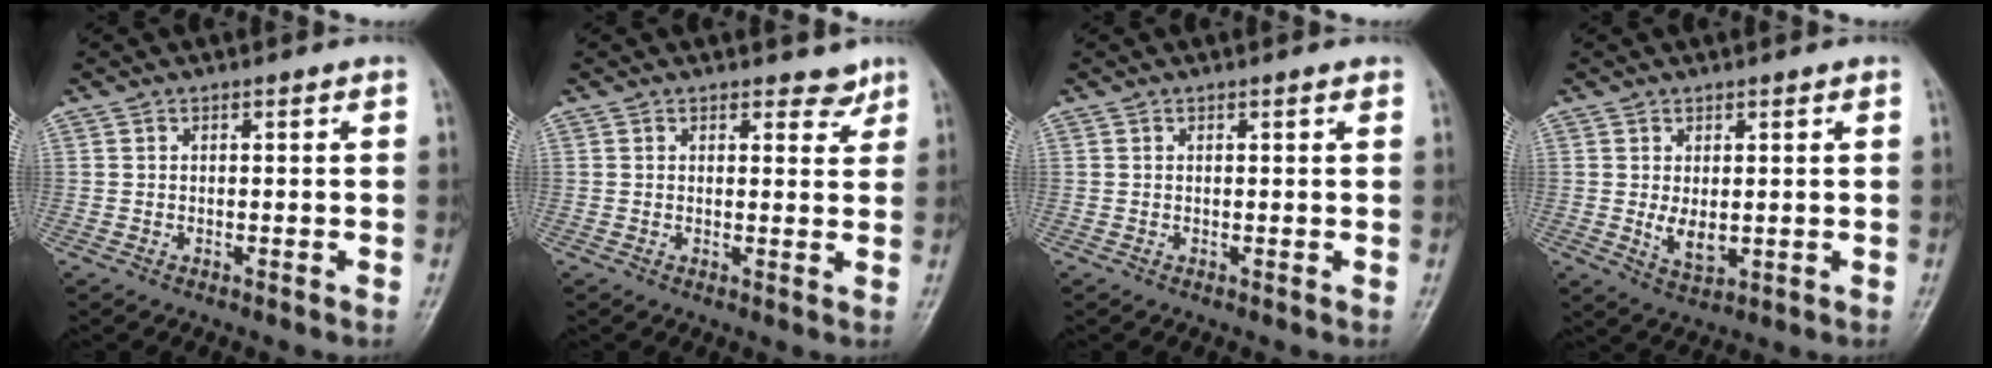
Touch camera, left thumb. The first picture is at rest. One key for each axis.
{"total": 2.6, "fx": 2.2, "fy": 1.3, "fz": 0.6, "tx": 0.010, "ty": -0.016, "tz": 0.024}
{"total": 0.6, "fx": 0.5, "fy": 0.2, "fz": 0.4, "tx": -0.007, "ty": -0.001, "tz": 0.004}
{"total": 4.2, "fx": 0.4, "fy": 2.5, "fz": 3.4, "tx": -0.050, "ty": -0.013, "tz": 0.017}